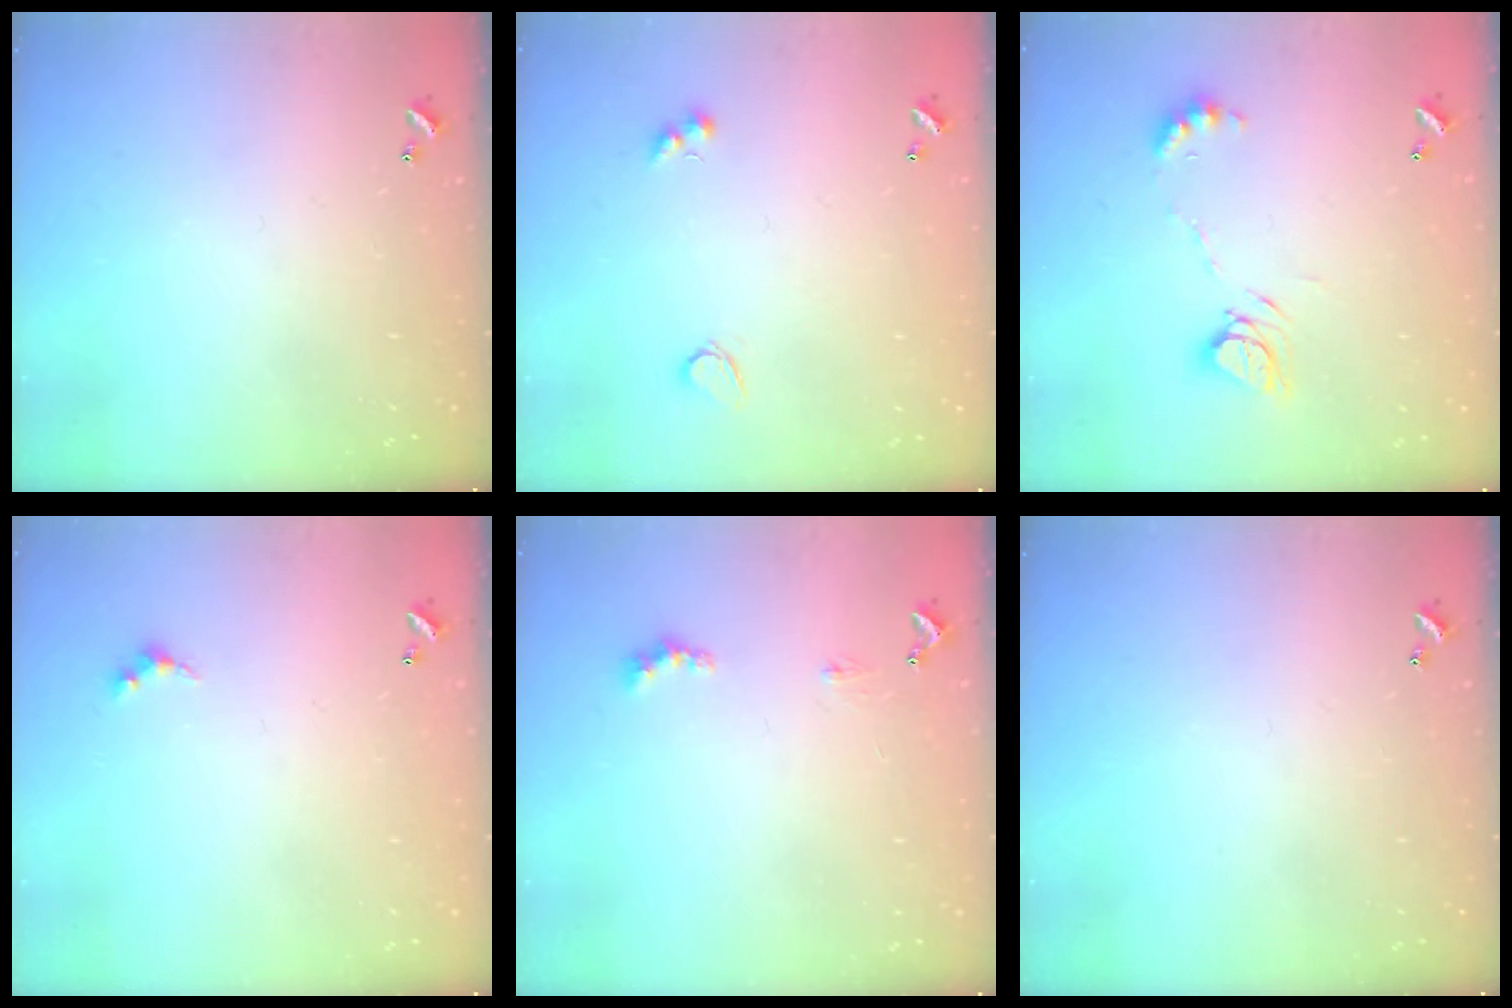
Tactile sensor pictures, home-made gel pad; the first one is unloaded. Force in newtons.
{"total": 2.8, "press": 2.7, "slide": 1.0}
{"total": 7.7, "press": 7.7, "slide": 0.2}
{"total": 2.6, "press": 2.5, "slide": 0.6}
{"total": 1.7, "press": 1.6, "slide": 0.5}
{"total": 0.0}